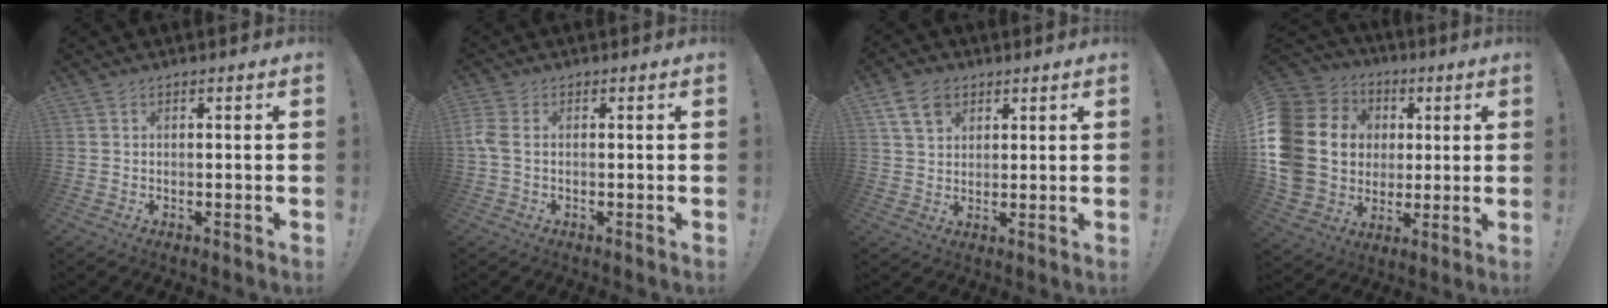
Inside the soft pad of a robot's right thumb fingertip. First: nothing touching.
{"total": 3.3, "force": [0.1, 1.9, 2.7], "torque": [-0.066, 0.003, 0.001]}
{"total": 8.5, "force": [4.5, 5.9, 4.2], "torque": [-0.067, -0.009, 0.089]}
{"total": 19.4, "force": [2.4, 16.7, 9.6], "torque": [-0.190, 0.000, 0.075]}